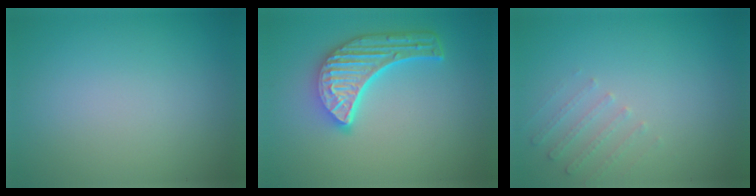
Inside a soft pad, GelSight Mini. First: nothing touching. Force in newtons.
{"total": 5.9, "press": 4.6, "slide": 3.8}
{"total": 1.6, "press": 1.6, "slide": 0.4}